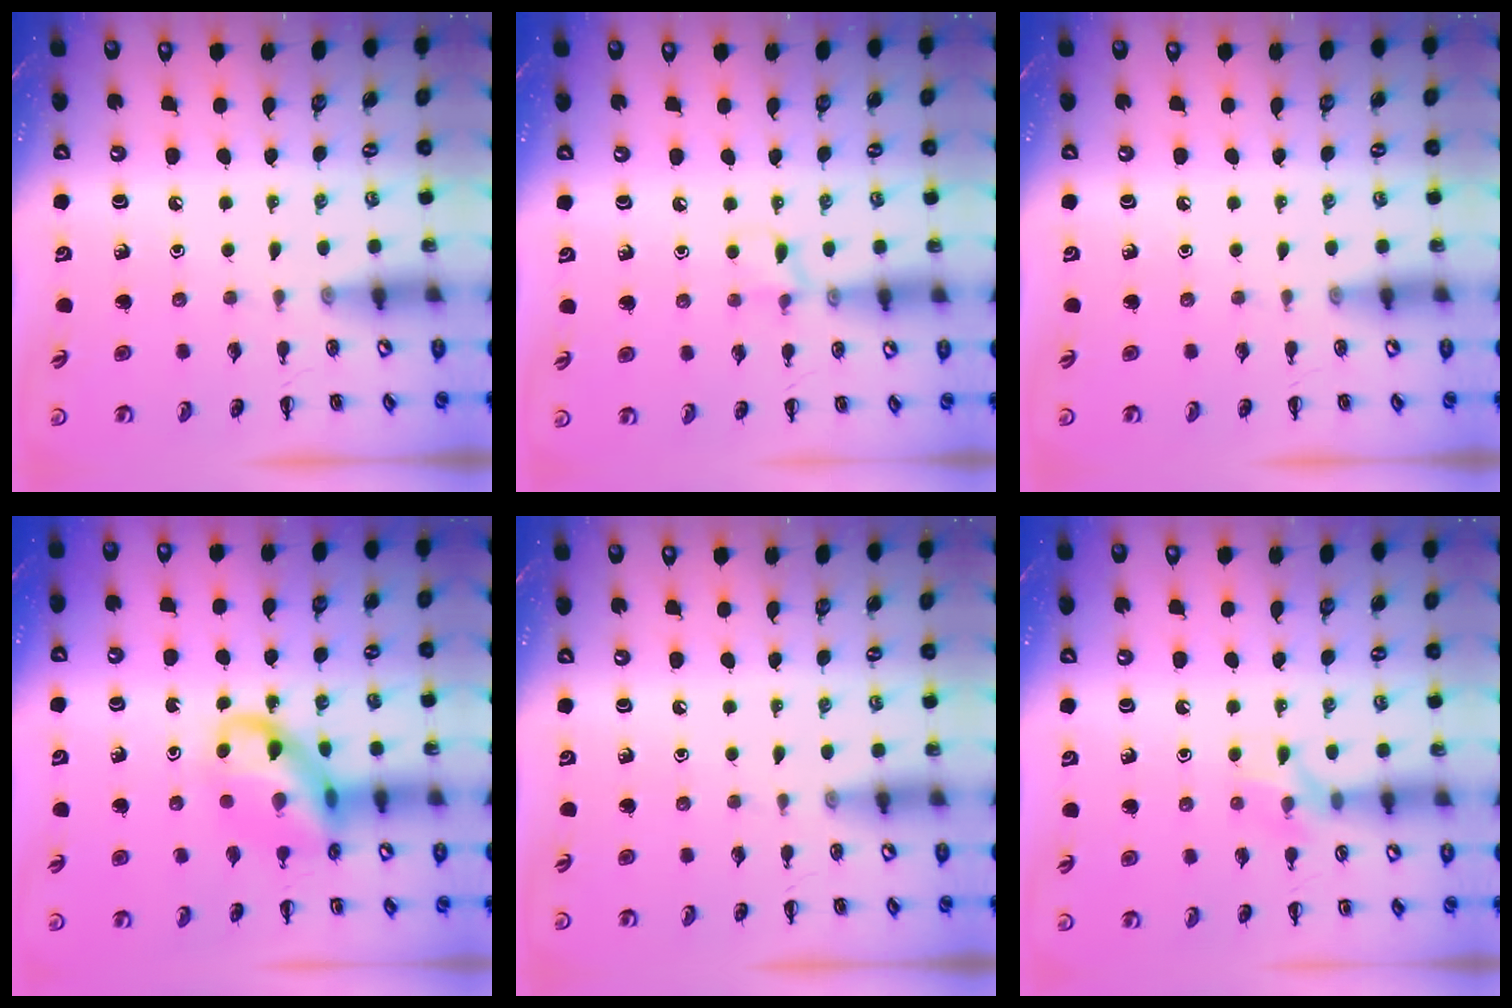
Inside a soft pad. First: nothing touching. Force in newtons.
{"total": 6.3, "press": 6.0, "slide": 1.8}
{"total": 0.0}
{"total": 13.6, "press": 13.1, "slide": 3.4}
{"total": 0.0}
{"total": 7.8, "press": 7.7, "slide": 0.9}